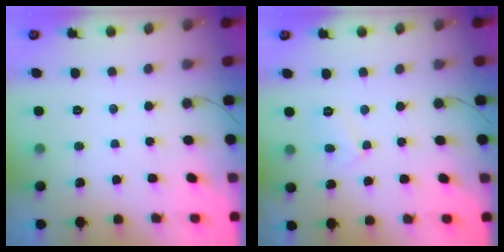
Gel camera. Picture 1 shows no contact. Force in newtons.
{"total": 3.5, "press": 3.5, "slide": 0.3}